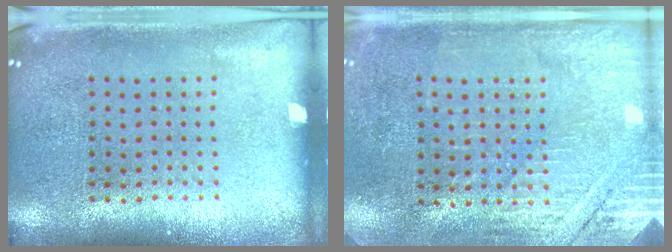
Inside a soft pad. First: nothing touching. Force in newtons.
{"total": 2.9, "press": 2.7, "slide": 1.1}